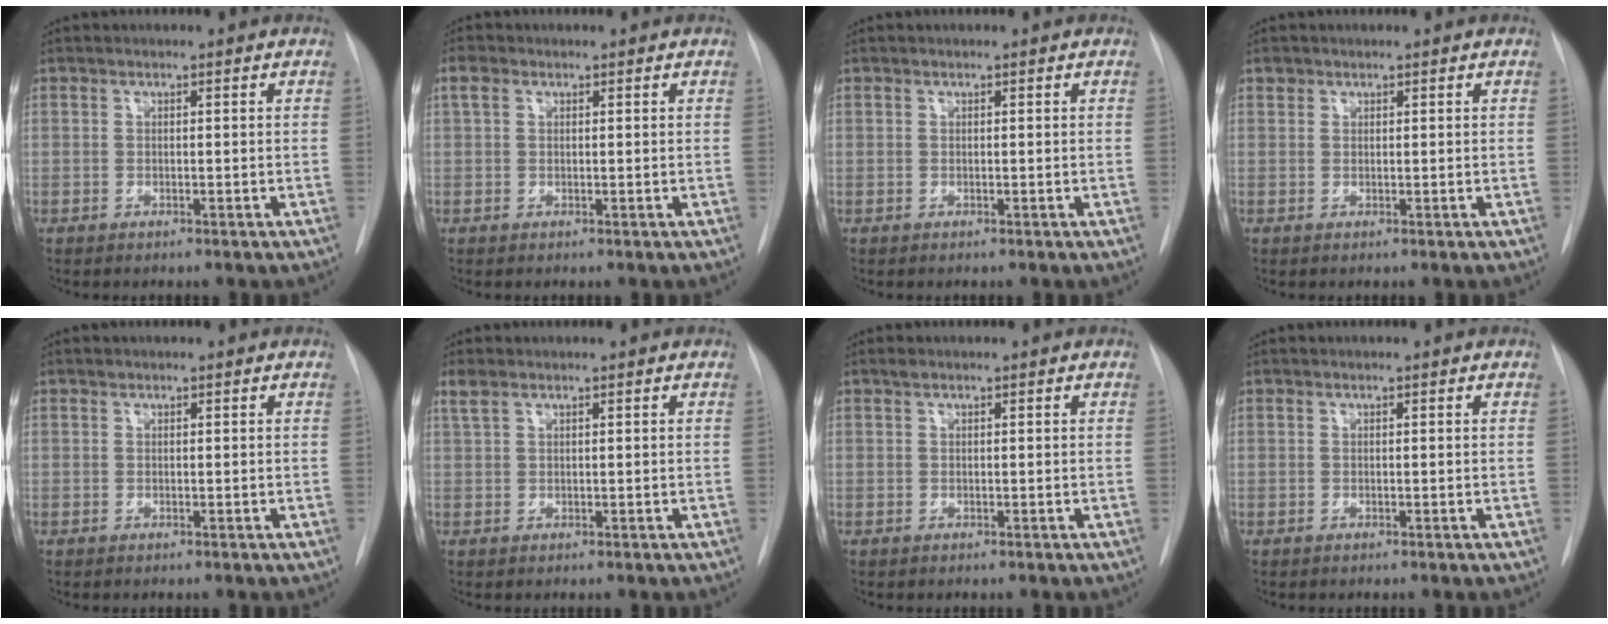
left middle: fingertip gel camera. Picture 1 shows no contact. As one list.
[{"total": 1.8, "force": [0.9, 1.2, 1.0], "torque": [-0.027, 0.018, 0.018]}, {"total": 0.0}, {"total": 0.9, "force": [0.6, 0.6, 0.0], "torque": [0.005, 0.006, 0.007]}, {"total": 0.0}, {"total": 1.8, "force": [1.3, 0.7, 1.0], "torque": [-0.032, 0.018, 0.031]}, {"total": 0.5, "force": [0.4, 0.2, 0.2], "torque": [-0.005, 0.008, 0.007]}, {"total": 0.0}]